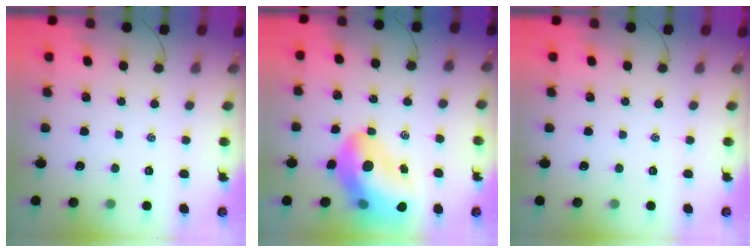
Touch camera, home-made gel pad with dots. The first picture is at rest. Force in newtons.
{"total": 17.6, "press": 16.8, "slide": 5.1}
{"total": 0.0}